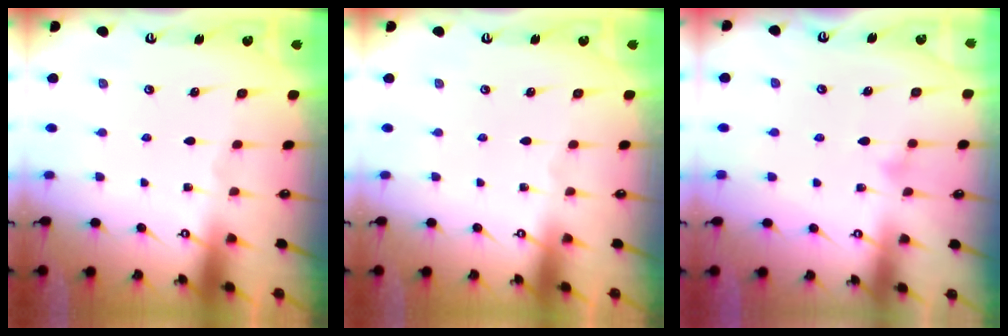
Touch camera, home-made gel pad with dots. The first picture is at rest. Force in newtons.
{"total": 0.0}
{"total": 7.2, "press": 7.2, "slide": 0.5}